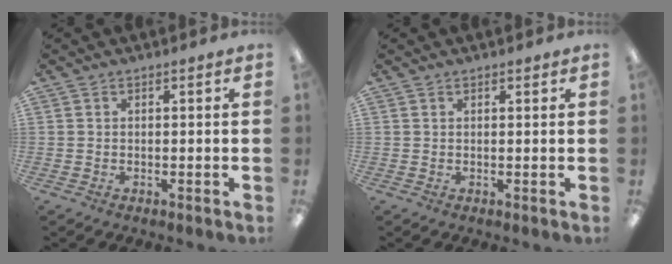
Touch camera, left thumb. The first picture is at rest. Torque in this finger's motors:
{"motor_torque": [-0.20, -0.08, -0.19, 0.30, 0.02]}